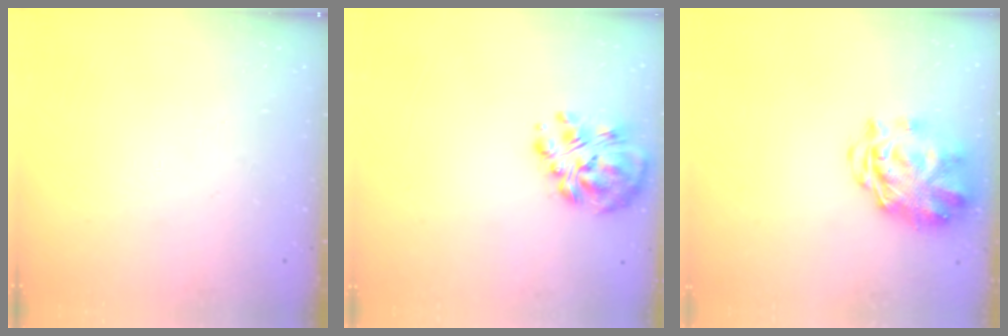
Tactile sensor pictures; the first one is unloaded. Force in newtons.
{"total": 9.5, "press": 9.2, "slide": 2.6}
{"total": 4.3, "press": 3.8, "slide": 2.1}